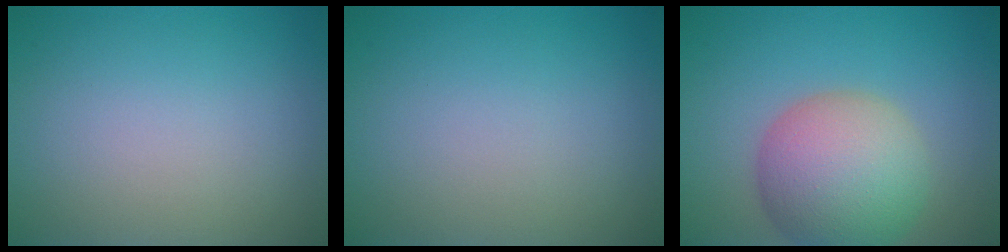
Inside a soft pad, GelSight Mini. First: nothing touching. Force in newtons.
{"total": 0.0}
{"total": 8.5, "press": 8.4, "slide": 0.5}